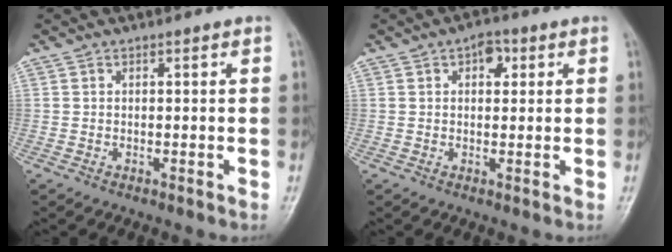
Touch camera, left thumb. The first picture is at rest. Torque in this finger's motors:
{"motor_torque": [0.95, 0.88, 0.63, -0.09, 0.11]}